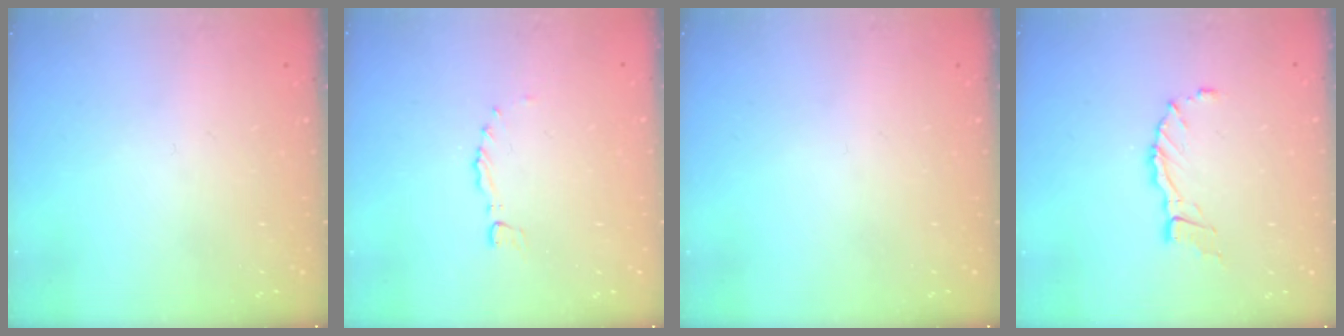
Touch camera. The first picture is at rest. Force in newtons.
{"total": 0.0}
{"total": 0.0}
{"total": 7.9, "press": 7.9, "slide": 0.7}